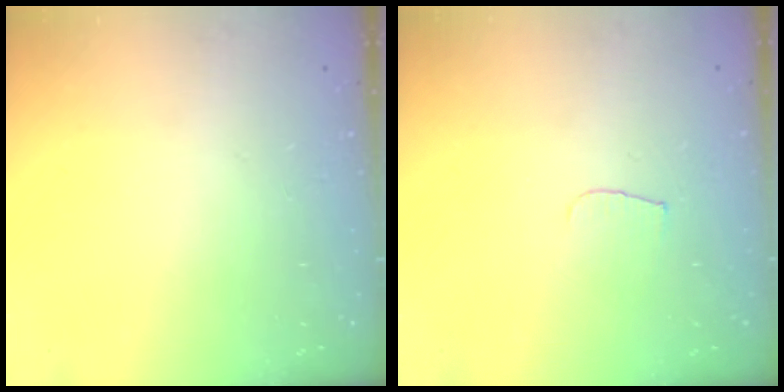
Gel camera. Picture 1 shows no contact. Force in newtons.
{"total": 4.3, "press": 4.2, "slide": 0.4}